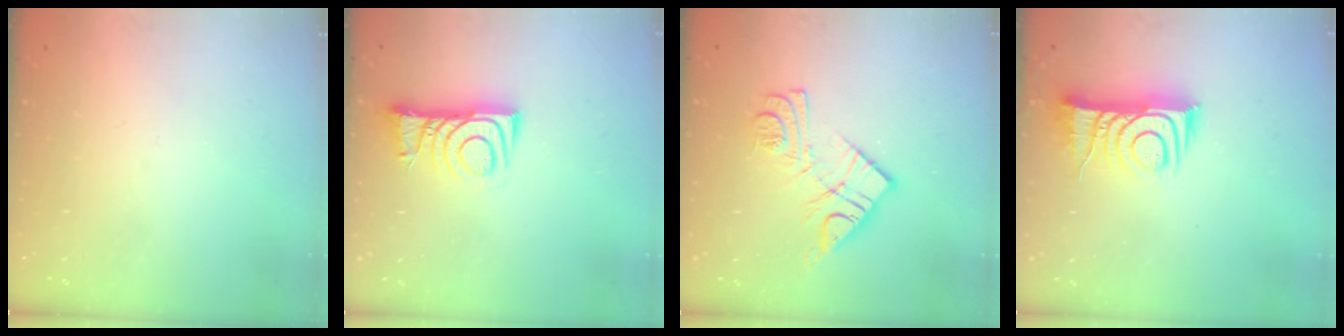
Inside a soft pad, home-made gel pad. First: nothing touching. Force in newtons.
{"total": 7.2, "press": 7.2, "slide": 0.8}
{"total": 11.2, "press": 11.2, "slide": 0.4}
{"total": 11.5, "press": 11.5, "slide": 0.3}